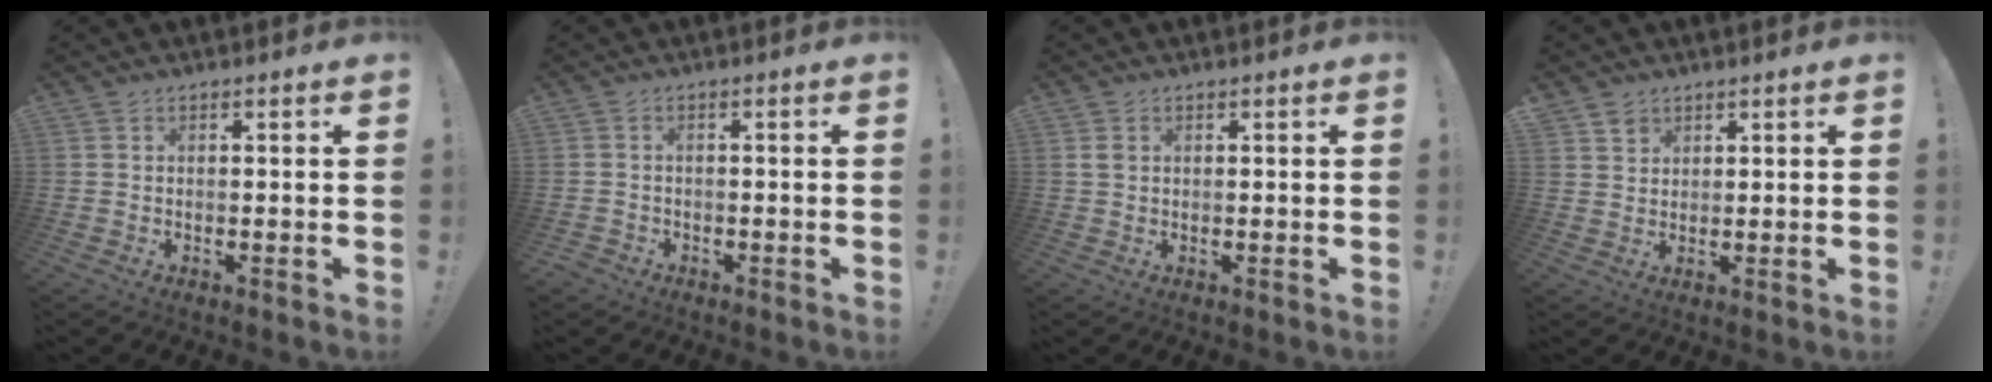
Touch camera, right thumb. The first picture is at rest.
{"total": 1.7, "force": [-1.3, 1.1, 0.3], "torque": [-0.003, 0.005, -0.024]}
{"total": 1.6, "force": [0.6, 1.2, 0.8], "torque": [-0.013, 0.003, 0.010]}
{"total": 3.1, "force": [2.2, 2.2, 0.3], "torque": [-0.005, -0.012, 0.042]}